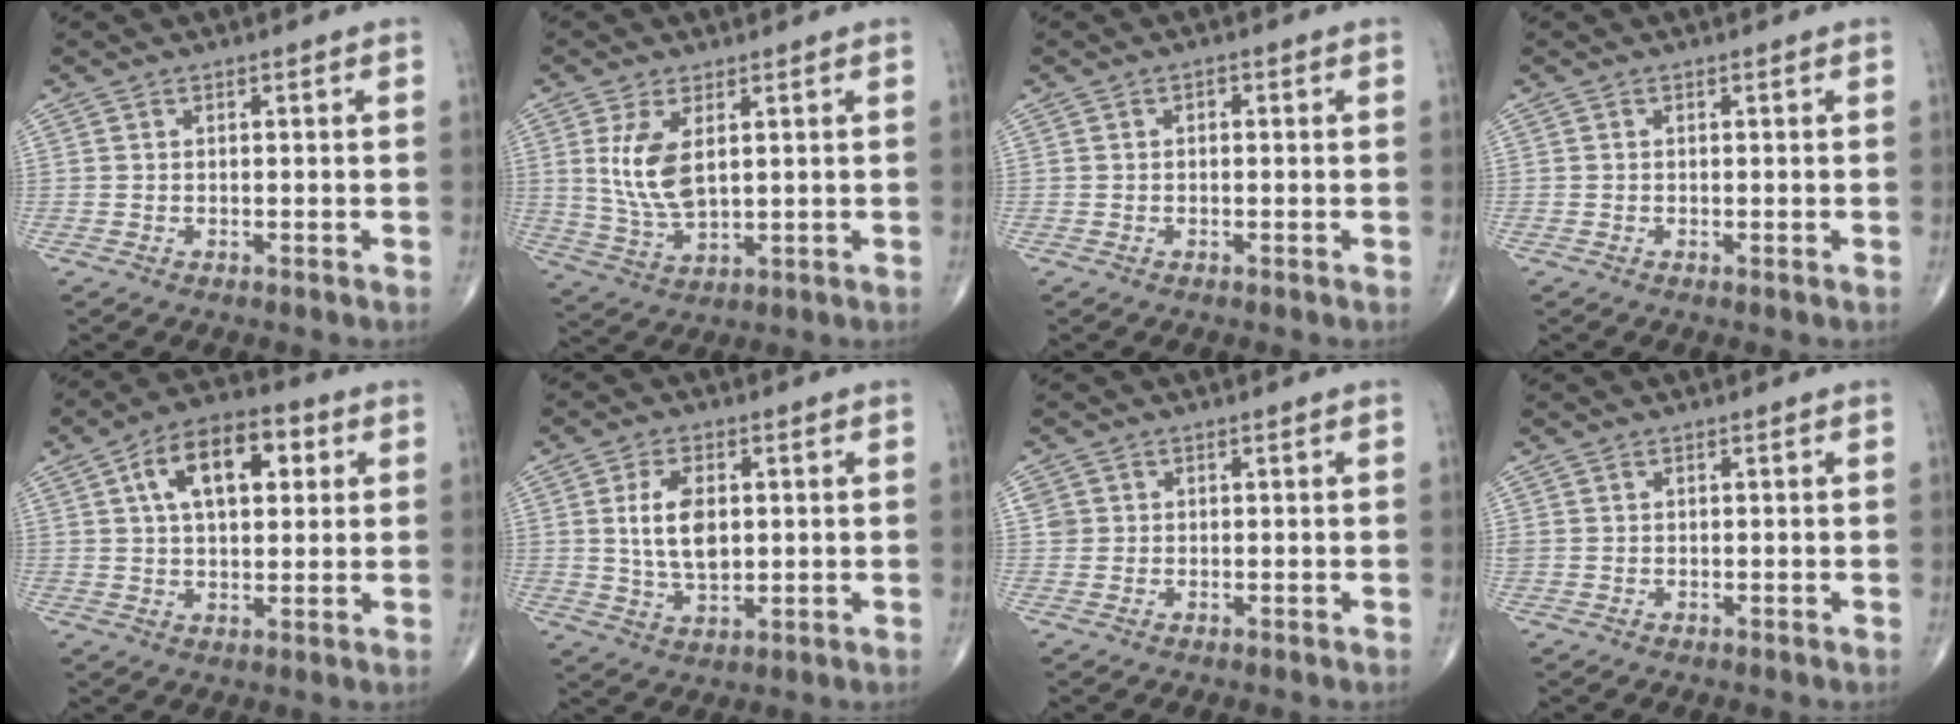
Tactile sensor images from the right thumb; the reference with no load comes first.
{"total": 8.9, "force": [2.2, 4.3, 7.4], "torque": [-0.147, -0.015, 0.056]}
{"total": 1.0, "force": [0.1, 0.7, 0.7], "torque": [-0.008, 0.004, -0.001]}
{"total": 0.0}
{"total": 14.7, "force": [4.5, 7.8, 11.6], "torque": [-0.171, 0.012, 0.068]}
{"total": 8.5, "force": [1.1, 4.8, 7.0], "torque": [-0.123, -0.010, 0.026]}
{"total": 2.1, "force": [0.5, 1.9, 0.5], "torque": [0.002, 0.000, 0.011]}
{"total": 0.6, "force": [0.4, 0.4, 0.2], "torque": [-0.002, 0.003, 0.007]}